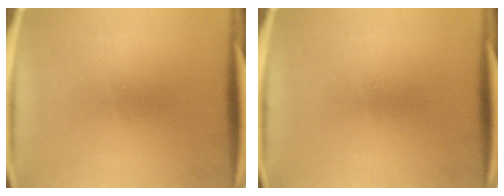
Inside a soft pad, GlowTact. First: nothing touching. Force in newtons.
{"total": 0.0}